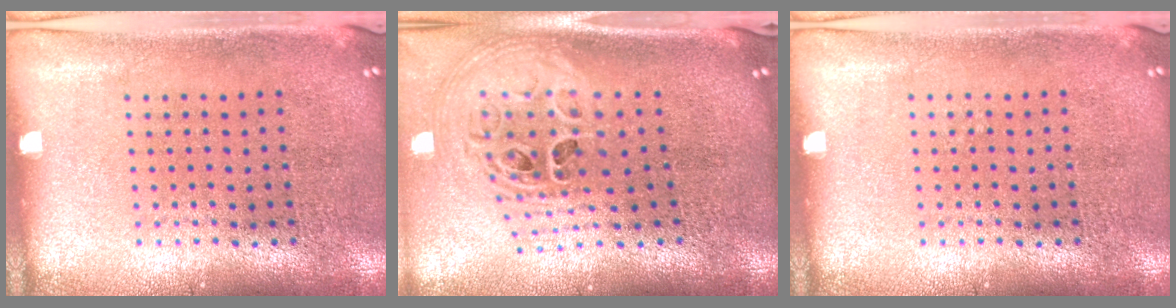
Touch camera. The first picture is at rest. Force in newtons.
{"total": 2.2, "press": 1.6, "slide": 1.5}
{"total": 0.0}